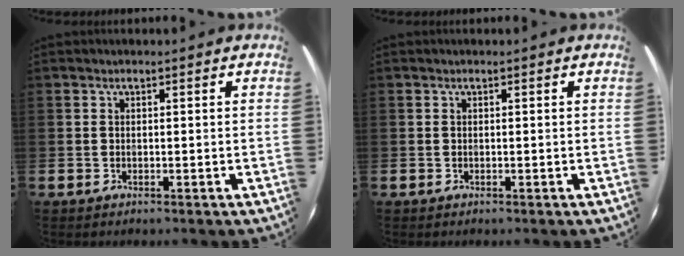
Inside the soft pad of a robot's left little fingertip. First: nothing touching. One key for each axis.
{"total": 0.0}